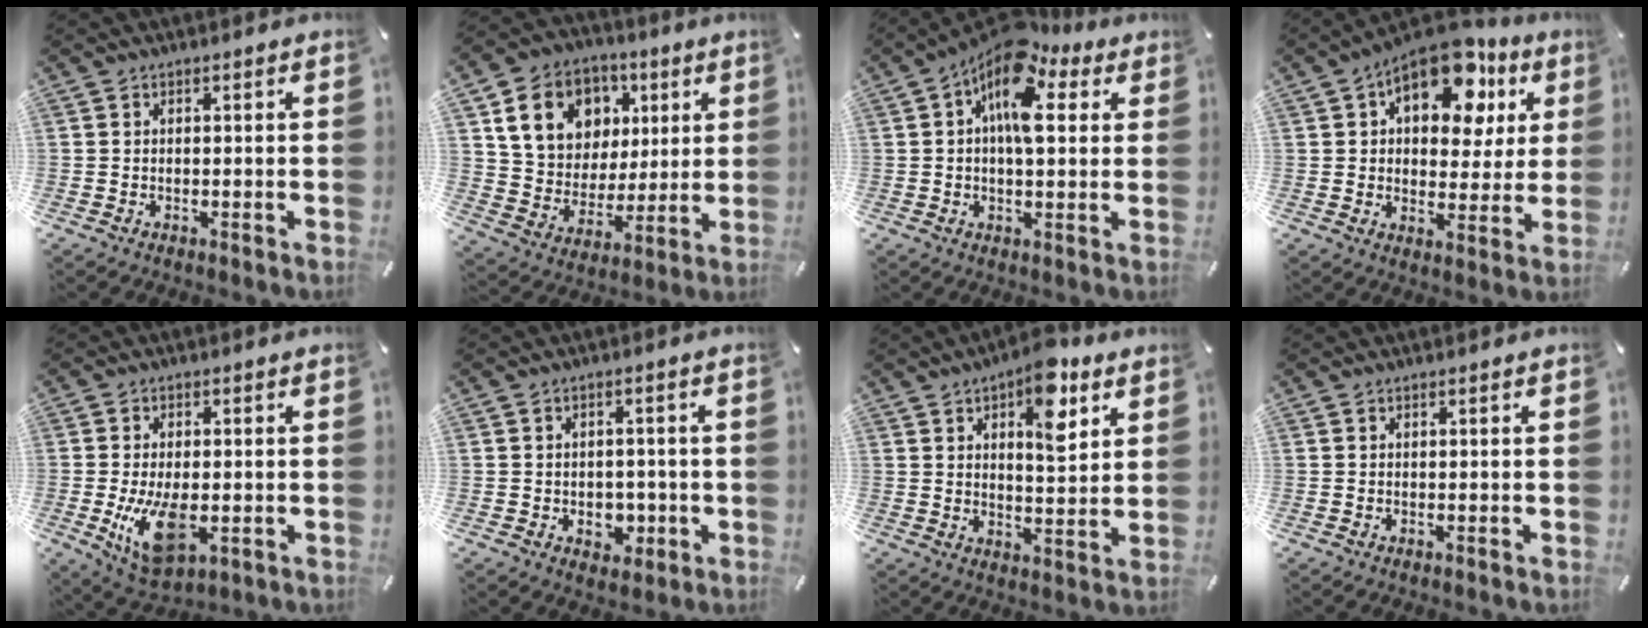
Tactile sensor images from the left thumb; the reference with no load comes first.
{"total": 15.8, "force": [6.4, 13.1, 6.0], "torque": [-0.101, -0.017, 0.126]}
{"total": 14.0, "force": [5.9, 6.5, 10.9], "torque": [-0.187, -0.035, 0.099]}
{"total": 16.4, "force": [8.3, 9.5, 10.5], "torque": [-0.147, -0.036, 0.140]}
{"total": 11.7, "force": [-1.8, 6.5, 9.6], "torque": [-0.180, -0.017, -0.029]}
{"total": 4.7, "force": [-1.0, 4.0, 2.3], "torque": [-0.017, -0.002, -0.020]}
{"total": 10.9, "force": [6.0, 4.9, 7.7], "torque": [-0.099, -0.028, 0.097]}
{"total": 0.0}